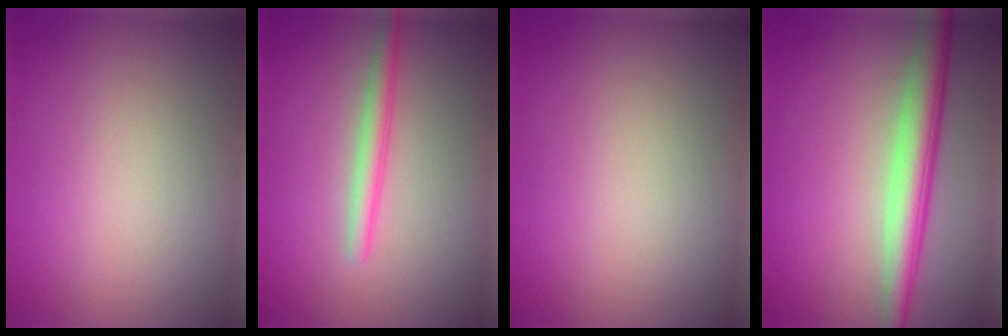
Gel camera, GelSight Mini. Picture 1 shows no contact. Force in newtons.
{"total": 2.1, "press": 2.1, "slide": 0.2}
{"total": 0.0}
{"total": 4.8, "press": 4.8, "slide": 0.1}